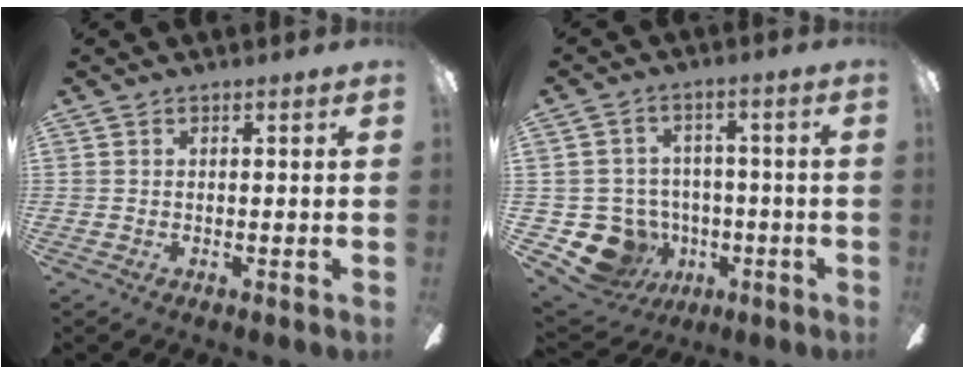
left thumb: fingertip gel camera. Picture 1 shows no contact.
{"total": 11.8, "force": [-4.4, 10.1, 4.1], "torque": [-0.100, 0.025, -0.069]}